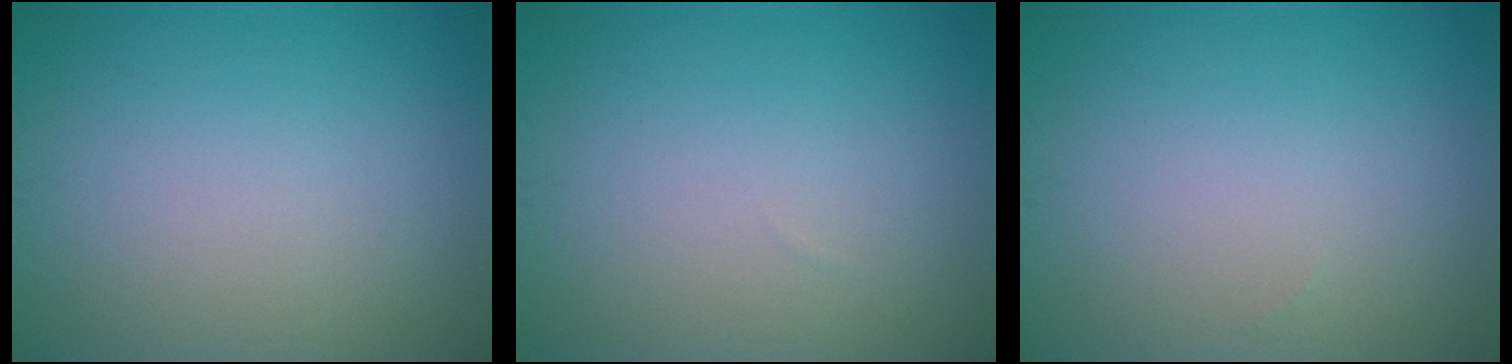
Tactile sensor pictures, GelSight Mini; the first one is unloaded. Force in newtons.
{"total": 0.0}
{"total": 0.0}